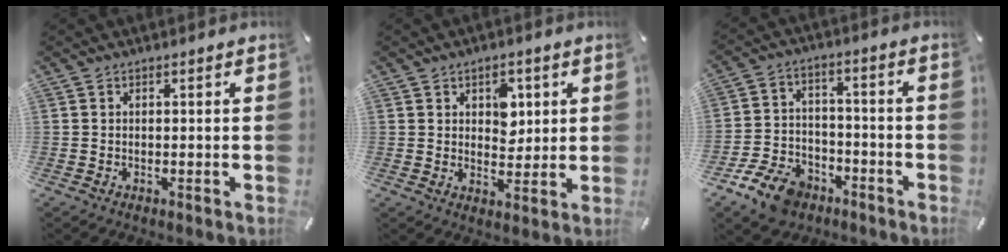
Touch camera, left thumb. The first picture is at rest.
{"total": 5.9, "force": [2.2, 4.5, 3.1], "torque": [-0.025, -0.007, 0.028]}
{"total": 11.3, "force": [-7.4, 7.0, 4.7], "torque": [-0.083, 0.057, -0.132]}